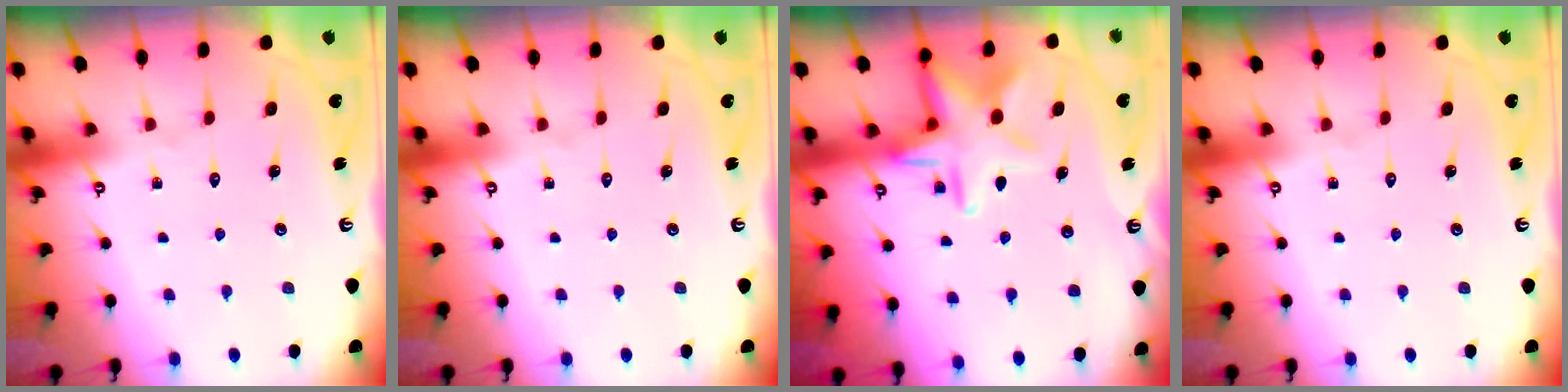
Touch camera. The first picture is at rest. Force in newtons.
{"total": 0.0}
{"total": 12.6, "press": 12.5, "slide": 1.0}
{"total": 0.0}